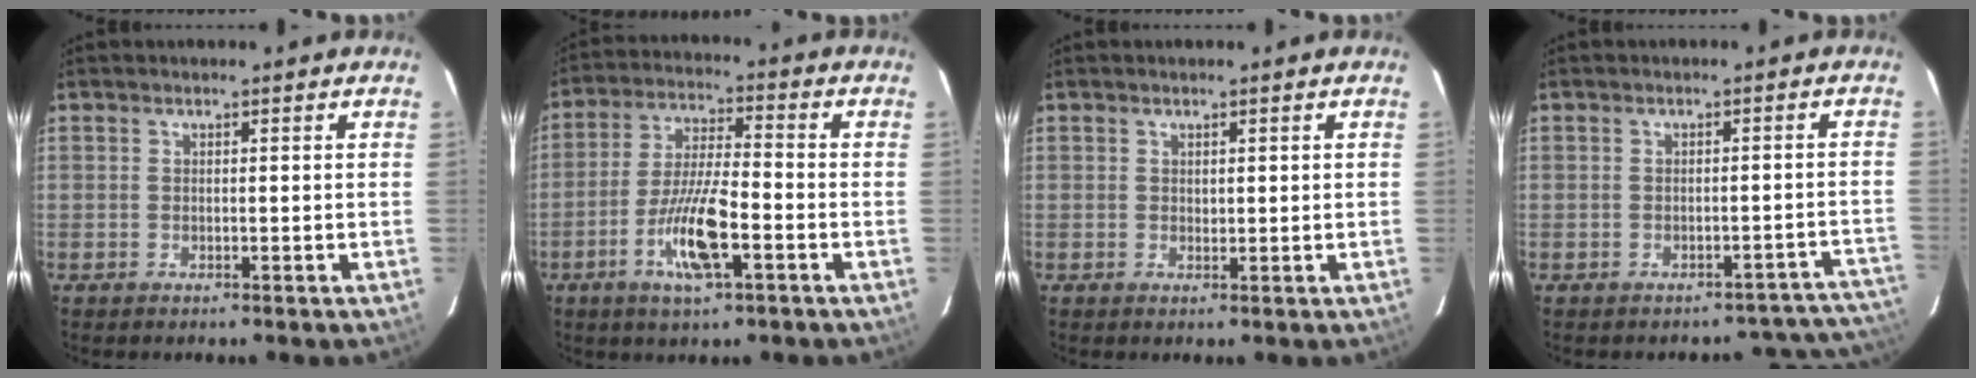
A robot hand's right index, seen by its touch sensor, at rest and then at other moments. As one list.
[{"total": 10.6, "force": [-4.2, 1.8, 9.5], "torque": [-0.184, -0.005, -0.077]}, {"total": 0.8, "force": [0.4, 0.4, 0.6], "torque": [-0.011, 0.000, 0.009]}, {"total": 8.2, "force": [-7.5, 3.3, 0.5], "torque": [0.022, 0.029, -0.067]}]